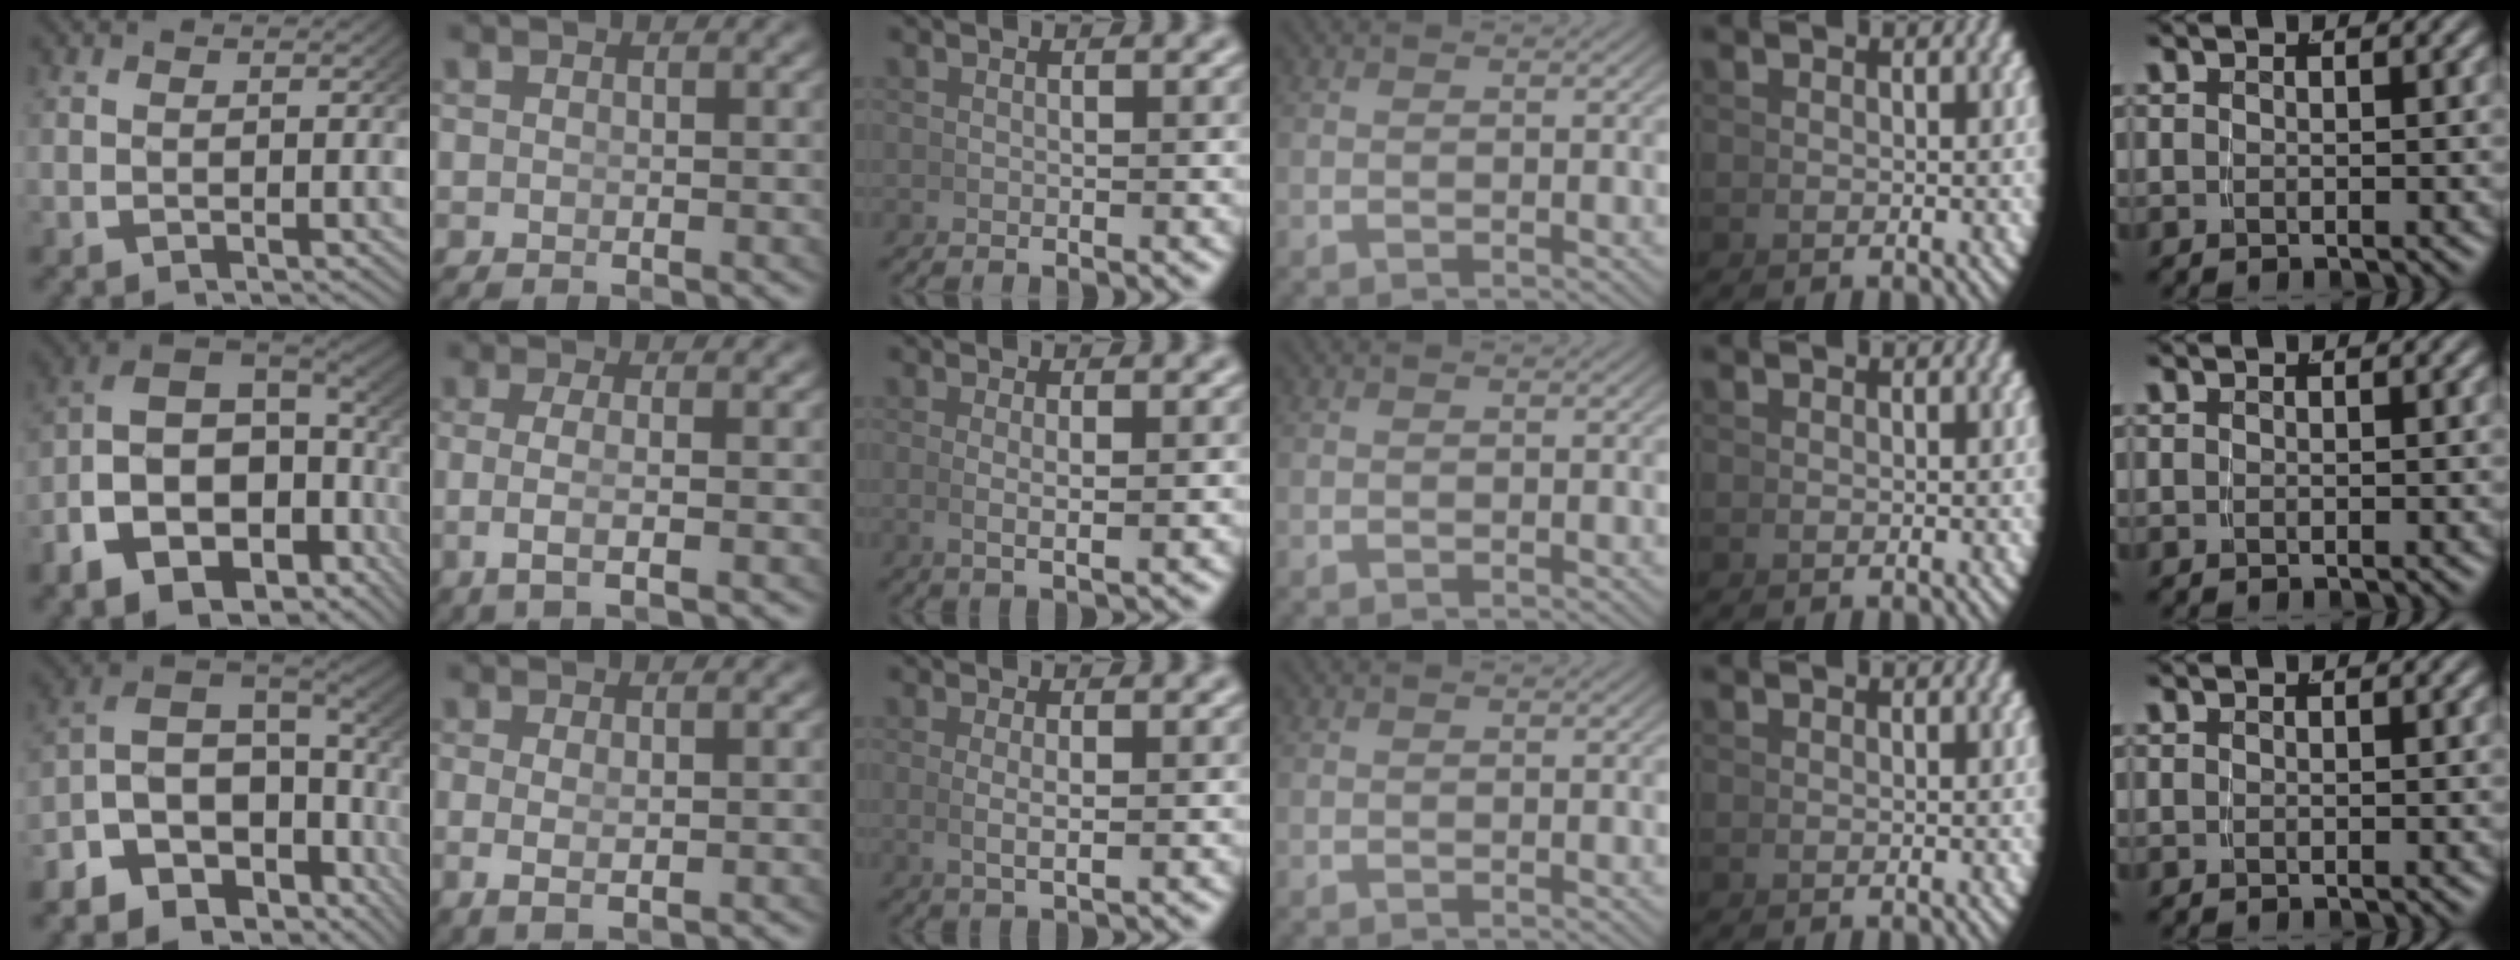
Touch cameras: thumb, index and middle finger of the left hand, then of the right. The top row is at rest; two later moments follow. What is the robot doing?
{"motion": "lift_and_place", "object": "hoodie"}